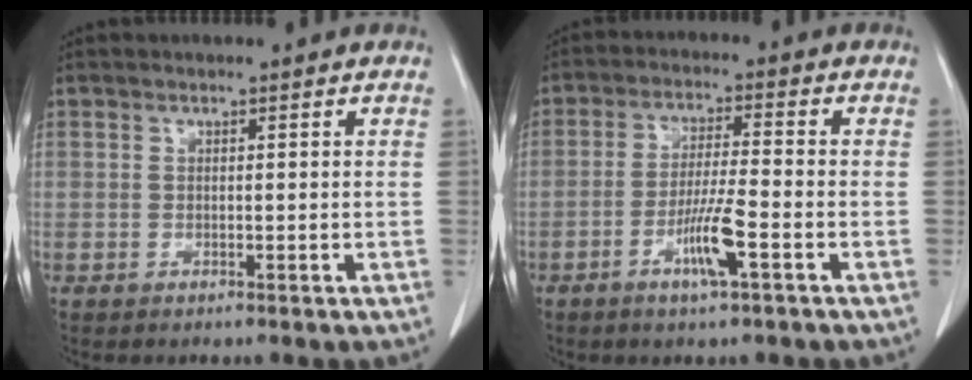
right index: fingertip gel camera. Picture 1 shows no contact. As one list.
[{"total": 6.5, "force": [-2.8, 0.1, 5.9], "torque": [-0.113, -0.007, -0.051]}]